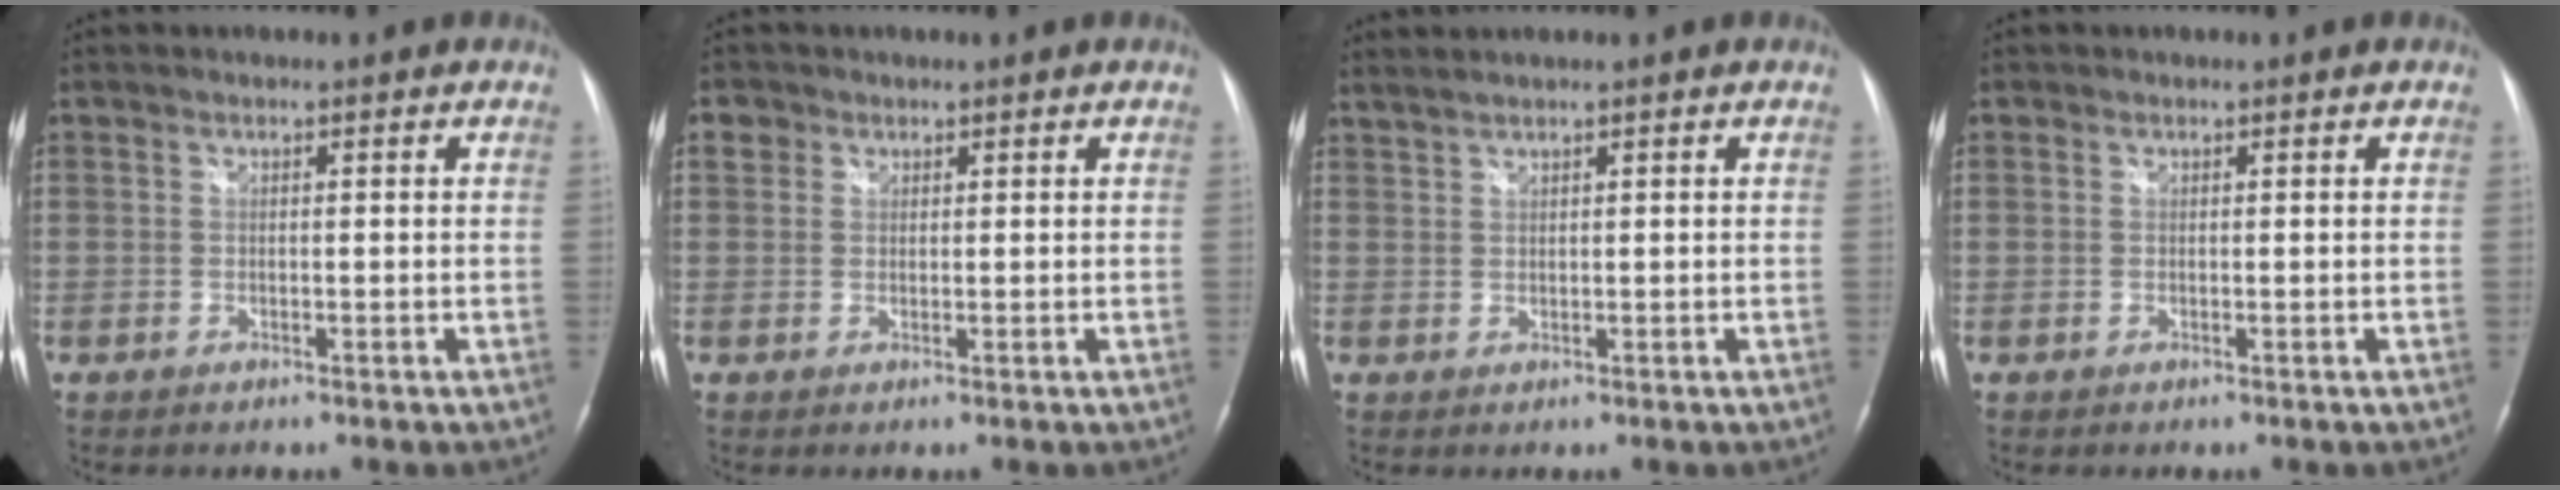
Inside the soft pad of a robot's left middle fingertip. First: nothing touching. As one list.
[{"total": 2.0, "force": [1.0, 1.7, 0.3], "torque": [0.002, 0.007, 0.012]}, {"total": 1.8, "force": [1.7, -0.1, 0.6], "torque": [-0.016, 0.010, 0.038]}, {"total": 0.0}]